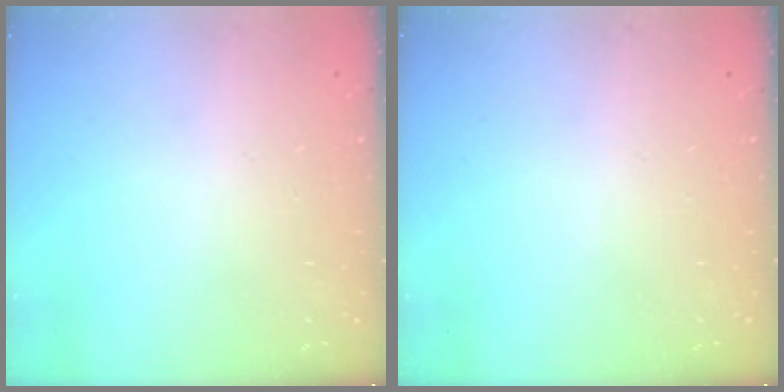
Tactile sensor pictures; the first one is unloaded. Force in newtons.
{"total": 0.0}